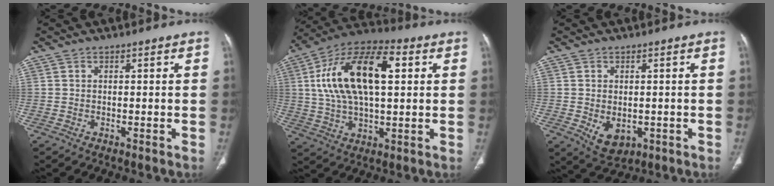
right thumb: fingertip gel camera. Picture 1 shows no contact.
{"total": 20.3, "force": [4.4, 9.7, 17.2], "torque": [-0.309, 0.021, 0.071]}
{"total": 5.6, "force": [-1.1, 3.8, 3.9], "torque": [-0.053, -0.005, 0.001]}